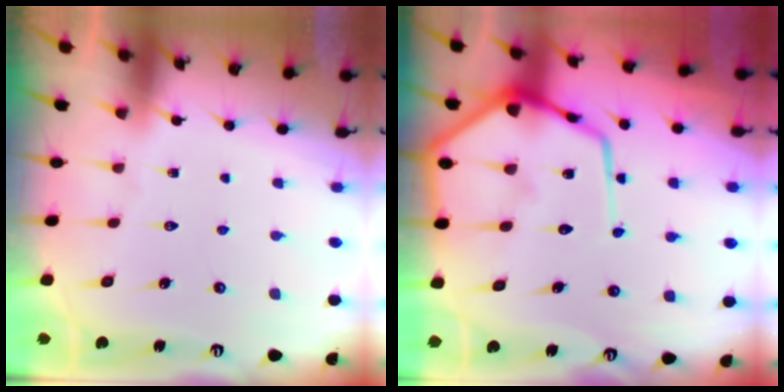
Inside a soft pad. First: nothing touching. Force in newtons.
{"total": 15.2, "press": 15.1, "slide": 1.6}